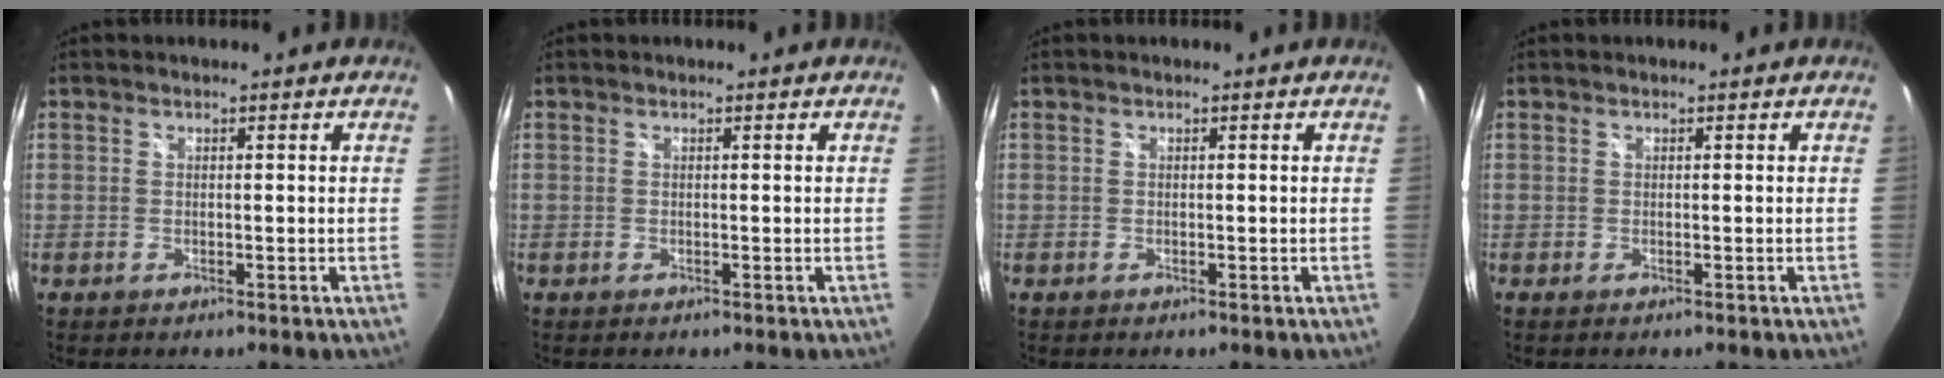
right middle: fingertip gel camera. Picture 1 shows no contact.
{"total": 0.0}
{"total": 0.0}
{"total": 0.0}